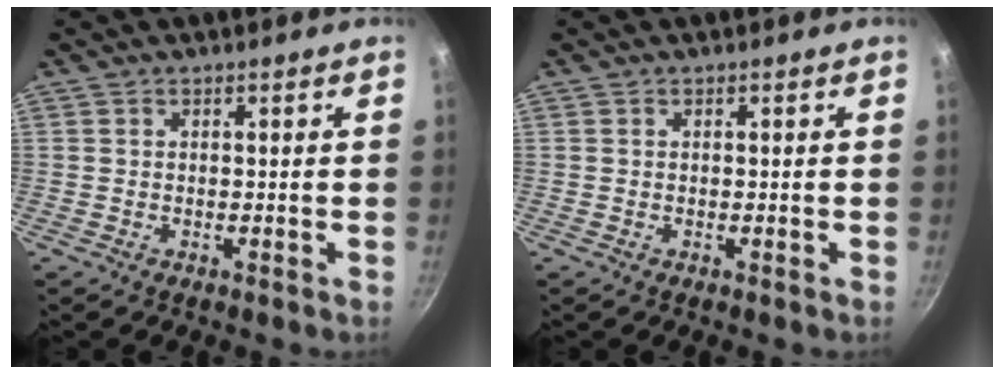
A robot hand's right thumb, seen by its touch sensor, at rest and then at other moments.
{"total": 0.0}